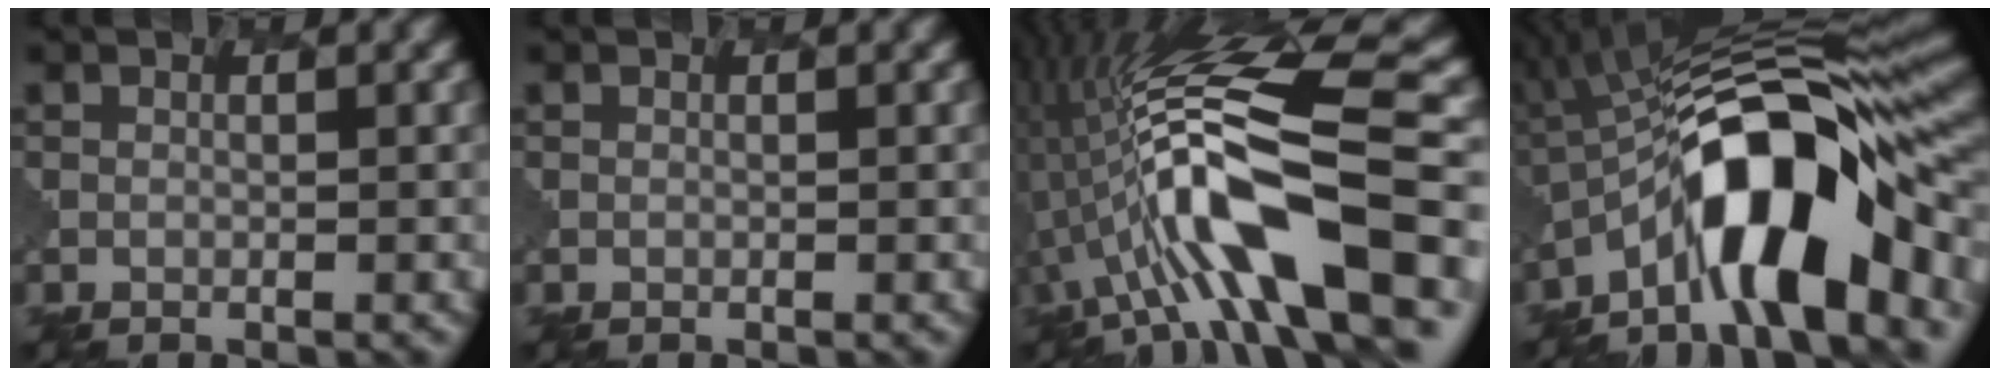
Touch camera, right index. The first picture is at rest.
{"total": 0.0}
{"total": 13.2, "force": [-3.6, 4.3, 11.9], "torque": [-0.209, 0.022, -0.068]}
{"total": 11.9, "force": [-4.5, 3.4, 10.4], "torque": [-0.161, 0.024, -0.088]}